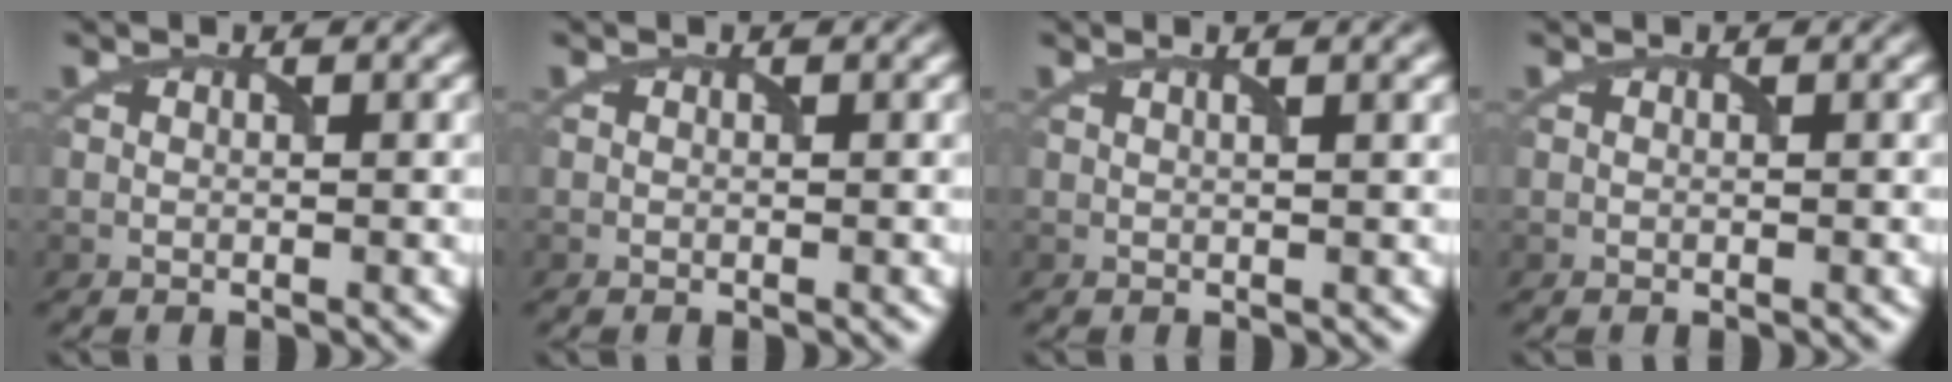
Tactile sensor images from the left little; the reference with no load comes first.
{"total": 0.0}
{"total": 3.7, "force": [1.9, 1.5, 2.7], "torque": [-0.015, 0.015, -0.005]}
{"total": 0.0}